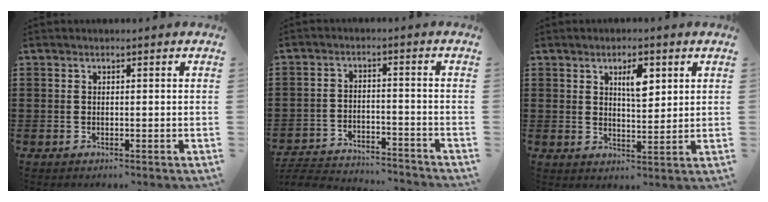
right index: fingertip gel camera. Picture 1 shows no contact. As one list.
[{"total": 4.1, "force": [-4.1, 0.4, 0.6], "torque": [-0.022, 0.000, -0.087]}, {"total": 4.5, "force": [2.0, 1.6, 3.7], "torque": [-0.055, -0.002, 0.028]}]